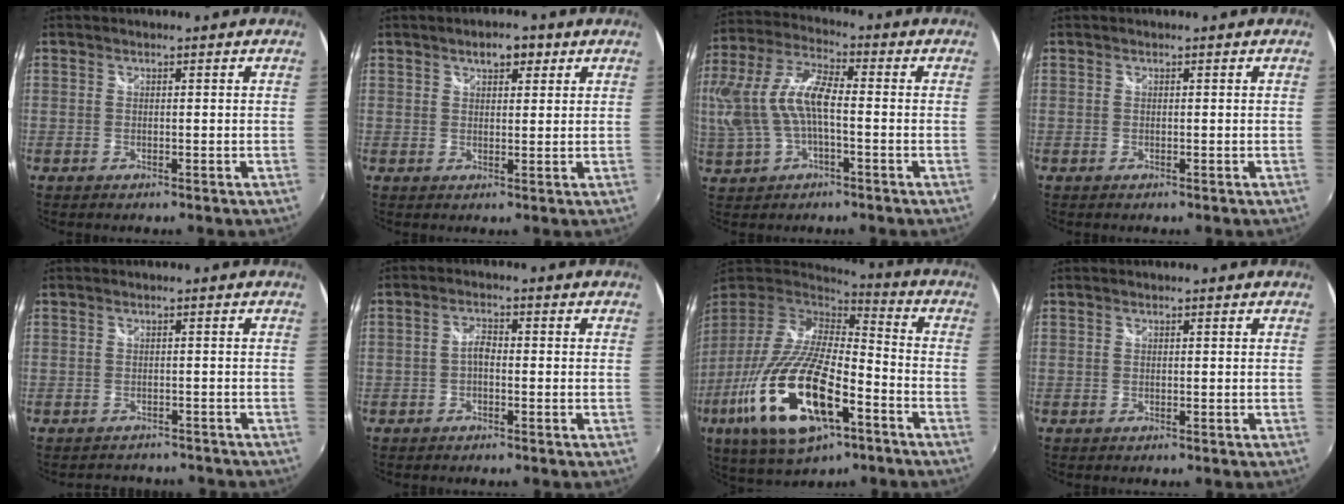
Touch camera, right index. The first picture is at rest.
{"total": 3.8, "force": [2.1, 2.0, 2.4], "torque": [-0.033, 0.012, 0.033]}
{"total": 13.0, "force": [-1.3, 5.7, 11.6], "torque": [-0.237, 0.009, -0.020]}
{"total": 0.0}
{"total": 6.1, "force": [-5.3, 2.5, 1.6], "torque": [-0.029, -0.004, -0.067]}
{"total": 2.2, "force": [-0.9, 1.1, 1.7], "torque": [-0.038, 0.007, -0.019]}
{"total": 25.3, "force": [-11.4, 9.4, 20.5], "torque": [-0.415, -0.058, -0.204]}
{"total": 0.0}